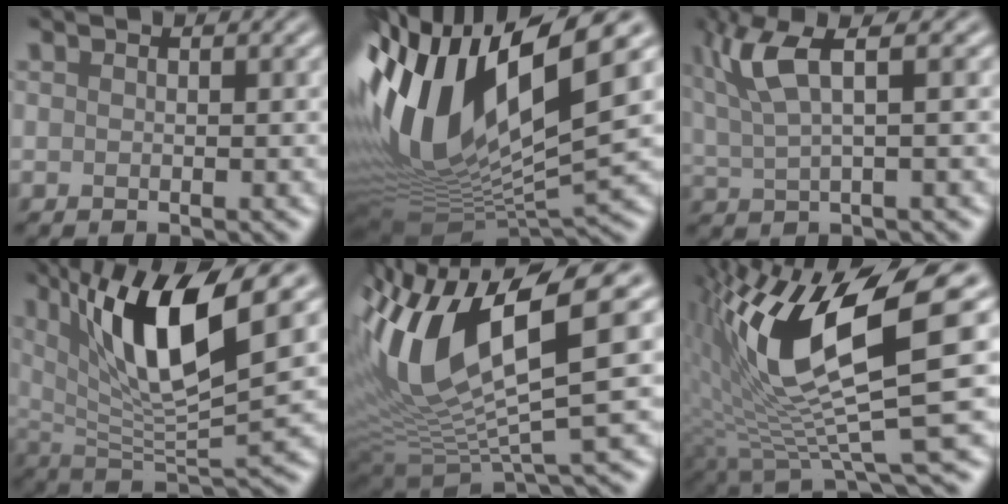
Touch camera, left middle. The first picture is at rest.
{"total": 17.2, "force": [4.3, 6.6, 15.3], "torque": [-0.316, 0.003, 0.077]}
{"total": 5.4, "force": [2.5, 1.3, 4.6], "torque": [-0.104, 0.012, 0.054]}
{"total": 10.6, "force": [4.1, 2.7, 9.4], "torque": [-0.156, -0.008, 0.077]}
{"total": 12.7, "force": [2.8, 4.1, 11.7], "torque": [-0.235, -0.004, 0.054]}
{"total": 13.4, "force": [3.0, 3.7, 12.5], "torque": [-0.243, -0.007, 0.060]}